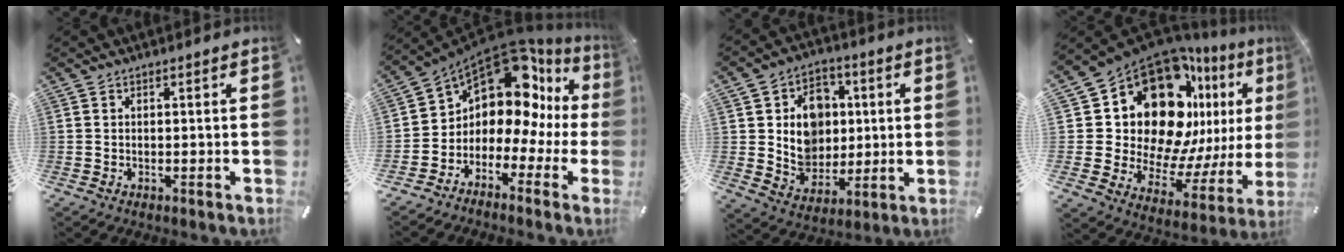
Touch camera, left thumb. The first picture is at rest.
{"total": 12.0, "force": [7.1, 7.6, 6.0], "torque": [-0.093, -0.083, 0.121]}
{"total": 12.9, "force": [2.1, 11.3, 5.8], "torque": [-0.094, 0.002, 0.048]}
{"total": 22.6, "force": [11.5, 14.6, 12.9], "torque": [-0.208, -0.119, 0.221]}